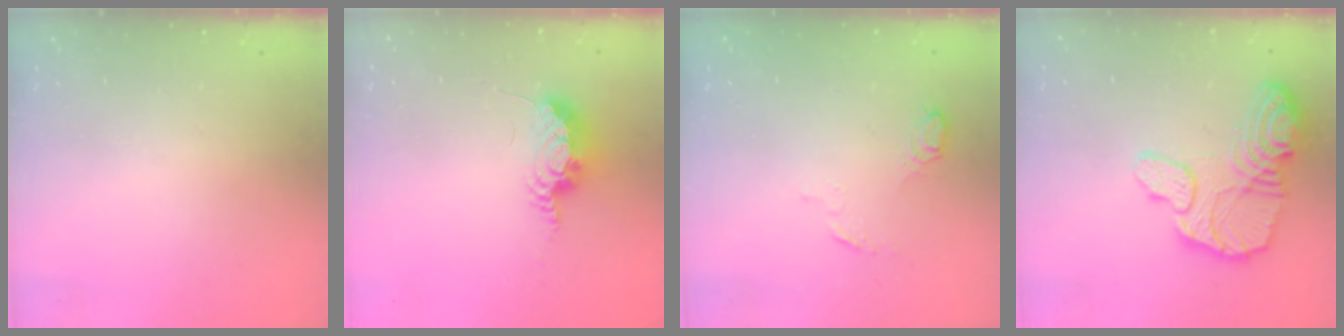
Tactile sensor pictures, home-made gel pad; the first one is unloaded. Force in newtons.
{"total": 10.6, "press": 8.7, "slide": 6.2}
{"total": 6.6, "press": 6.5, "slide": 0.7}
{"total": 18.0, "press": 17.9, "slide": 1.7}